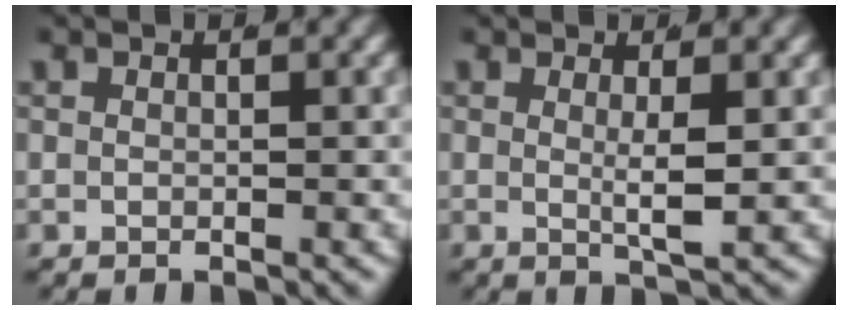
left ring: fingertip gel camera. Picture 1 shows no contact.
{"total": 2.3, "force": [0.4, -0.1, 2.3], "torque": [-0.041, -0.013, 0.012]}